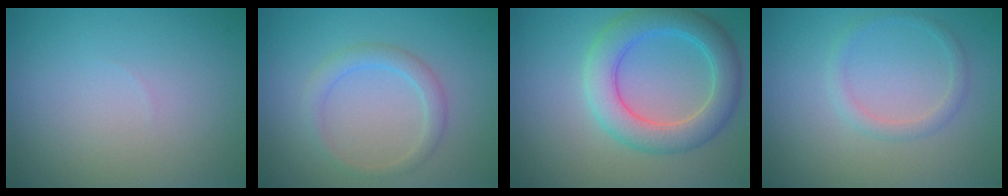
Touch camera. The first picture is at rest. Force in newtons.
{"total": 1.9, "press": 1.9, "slide": 0.1}
{"total": 5.2, "press": 5.2, "slide": 0.3}
{"total": 1.5, "press": 1.5, "slide": 0.1}